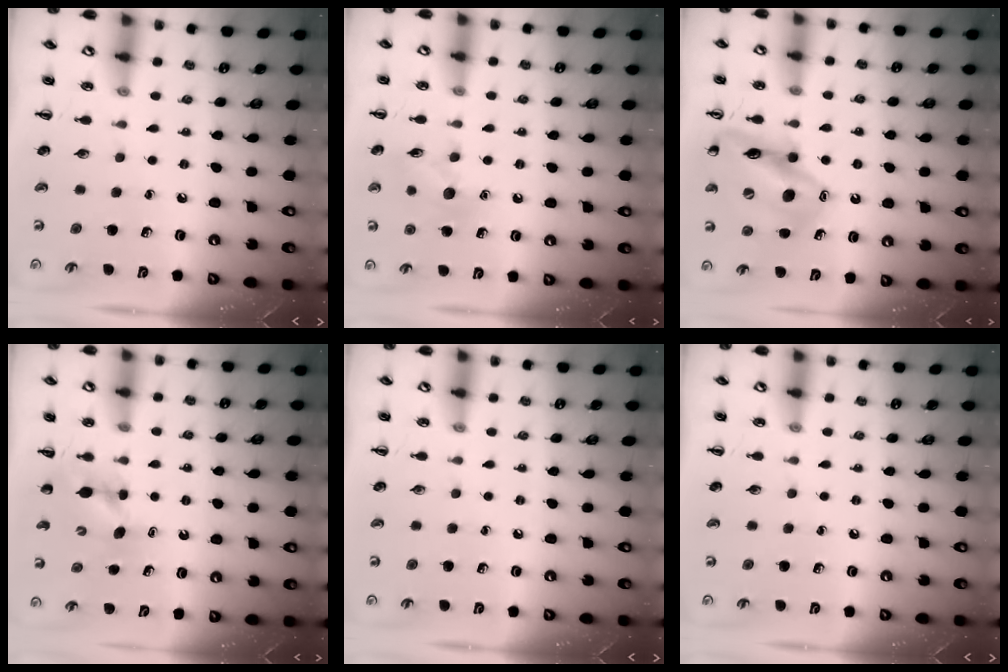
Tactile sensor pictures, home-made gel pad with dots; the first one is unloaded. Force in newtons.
{"total": 9.1, "press": 9.0, "slide": 1.3}
{"total": 15.4, "press": 15.4, "slide": 1.3}
{"total": 4.7, "press": 4.6, "slide": 1.0}
{"total": 0.0}
{"total": 0.0}